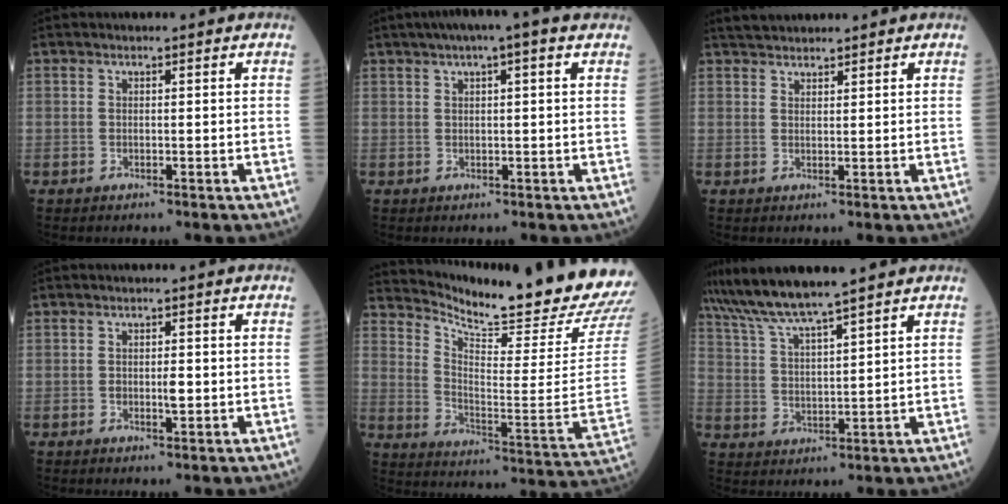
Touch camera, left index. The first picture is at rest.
{"total": 6.1, "force": [3.8, 0.7, 4.8], "torque": [-0.075, 0.038, 0.056]}
{"total": 3.5, "force": [3.4, 0.6, 0.8], "torque": [-0.015, 0.026, 0.062]}
{"total": 1.9, "force": [-0.2, 0.7, 1.8], "torque": [-0.032, 0.000, -0.001]}
{"total": 21.9, "force": [21.0, -0.2, 6.2], "torque": [-0.129, -0.125, 0.284]}
{"total": 8.6, "force": [7.4, -0.8, 4.2], "torque": [-0.088, 0.015, 0.145]}